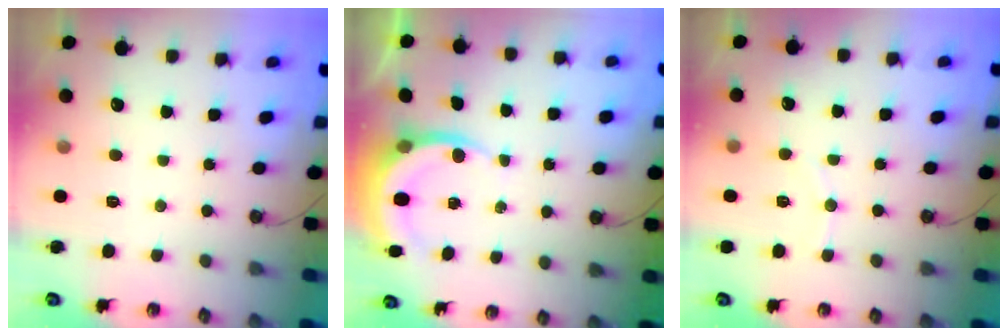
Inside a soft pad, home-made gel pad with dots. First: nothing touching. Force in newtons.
{"total": 4.9, "press": 4.9, "slide": 0.1}
{"total": 5.8, "press": 5.4, "slide": 2.1}